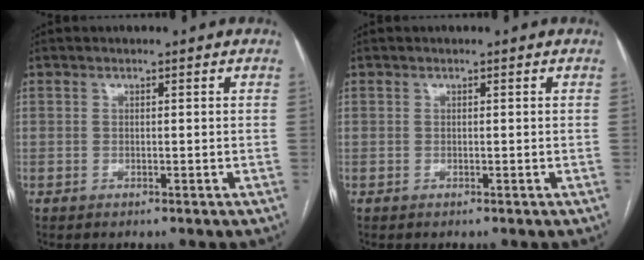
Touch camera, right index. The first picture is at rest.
{"total": 0.0}